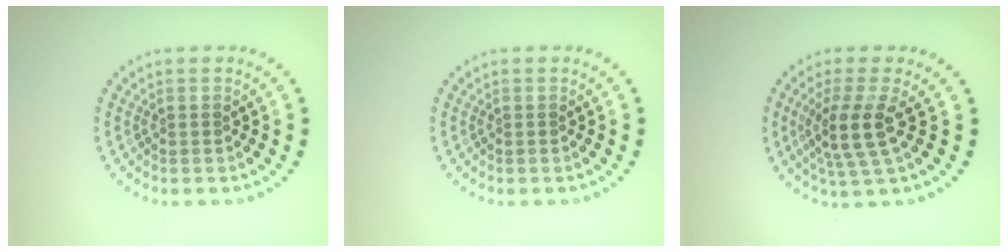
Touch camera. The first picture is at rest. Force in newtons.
{"total": 0.0}
{"total": 3.7, "press": 2.8, "slide": 2.4}